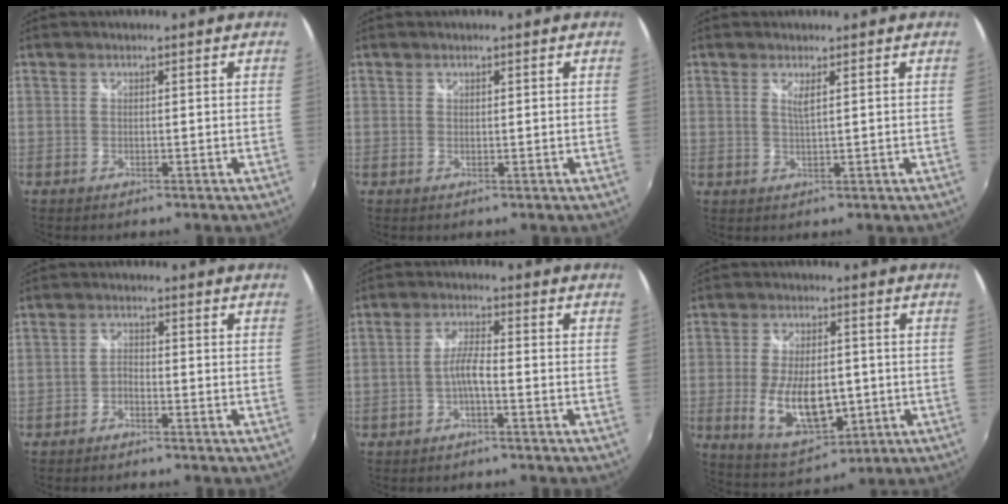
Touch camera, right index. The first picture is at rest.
{"total": 0.0}
{"total": 2.0, "force": [0.9, 0.2, 1.7], "torque": [-0.031, -0.003, 0.015]}
{"total": 1.7, "force": [-1.4, 0.7, 0.7], "torque": [-0.021, 0.004, -0.028]}
{"total": 3.4, "force": [-1.6, 0.4, 2.9], "torque": [-0.063, 0.007, -0.031]}
{"total": 12.6, "force": [-2.0, 6.6, 10.6], "torque": [-0.209, -0.018, -0.019]}